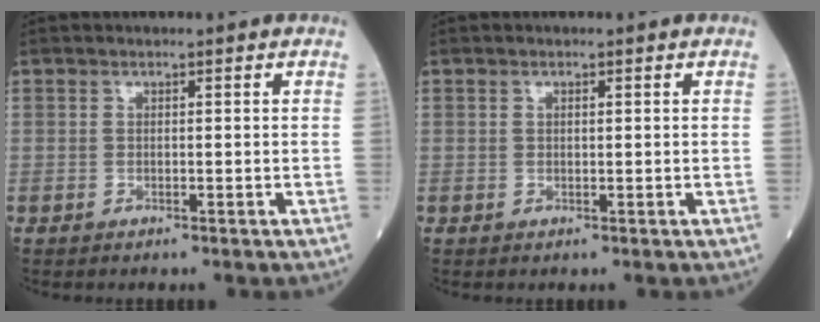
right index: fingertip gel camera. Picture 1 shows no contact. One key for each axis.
{"total": 0.5, "fx": 0.2, "fy": 0.2, "fz": 0.5, "tx": -0.006, "ty": 0.000, "tz": 0.005}